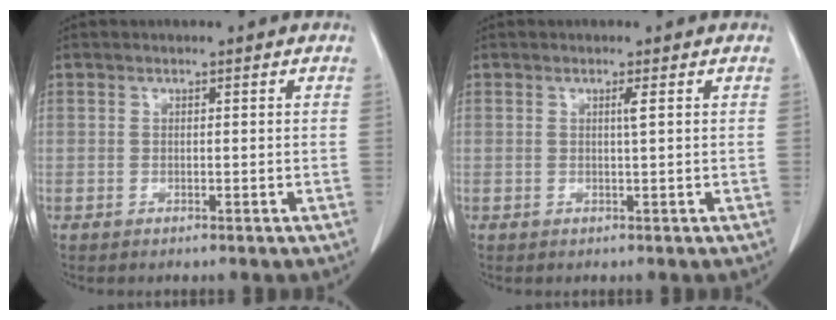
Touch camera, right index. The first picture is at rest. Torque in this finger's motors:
{"motor_torque": [0.02, 0.00, 0.01, 0.01]}